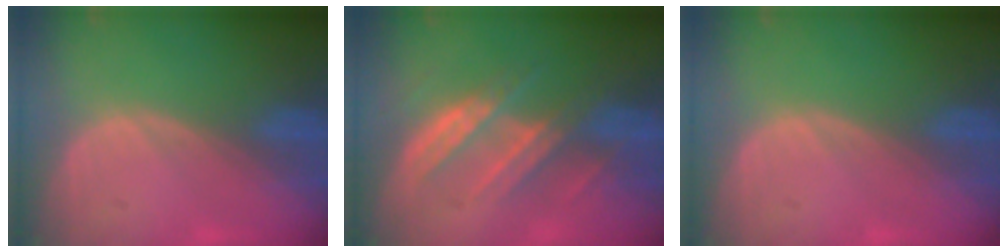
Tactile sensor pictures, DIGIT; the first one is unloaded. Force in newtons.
{"total": 7.4, "press": 7.2, "slide": 1.9}
{"total": 0.0}